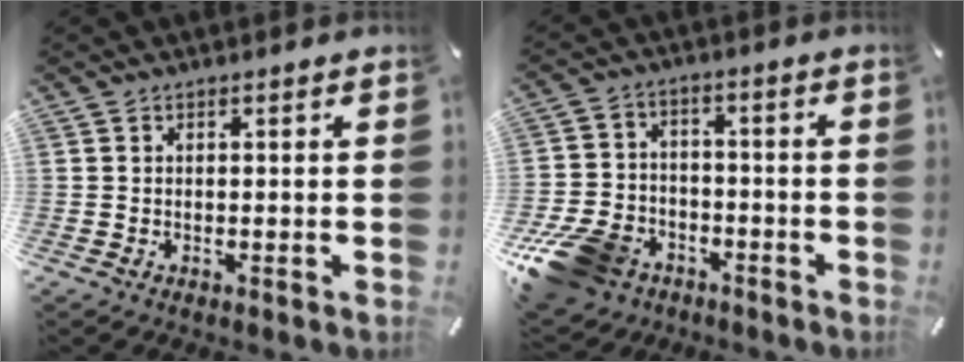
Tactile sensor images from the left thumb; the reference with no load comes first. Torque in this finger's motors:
{"motor_torque": [-0.19, 1.85, 0.37, 0.13, 0.23]}